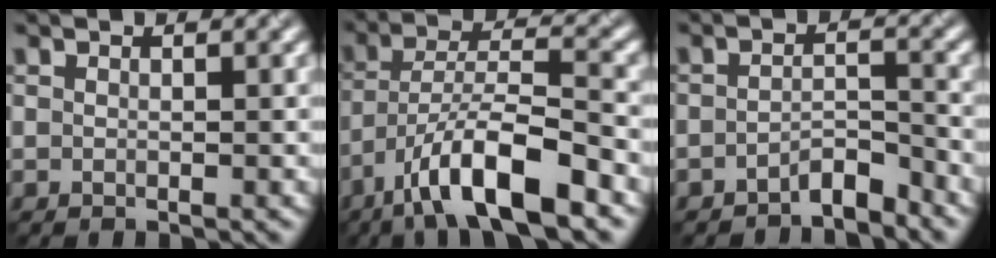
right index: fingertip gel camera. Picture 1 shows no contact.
{"total": 9.3, "force": [-5.6, 2.3, 7.1], "torque": [-0.117, 0.013, -0.099]}
{"total": 2.5, "force": [-2.2, 0.7, 1.1], "torque": [-0.015, 0.010, -0.041]}